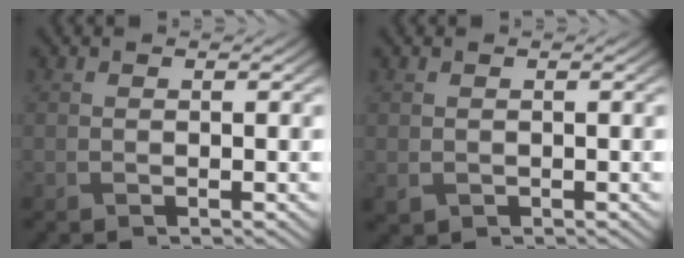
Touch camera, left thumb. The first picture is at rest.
{"total": 0.8, "force": [0.0, 0.7, 0.3], "torque": [-0.012, -0.005, 0.002]}